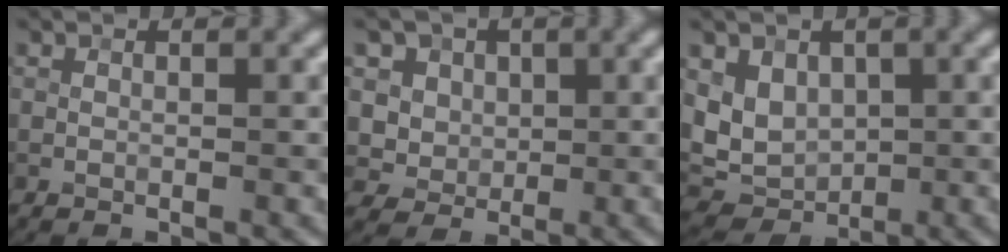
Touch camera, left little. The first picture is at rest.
{"total": 6.2, "force": [2.6, 5.0, 2.6], "torque": [-0.045, 0.000, 0.034]}
{"total": 4.1, "force": [1.1, 3.3, 2.1], "torque": [-0.040, -0.012, 0.020]}